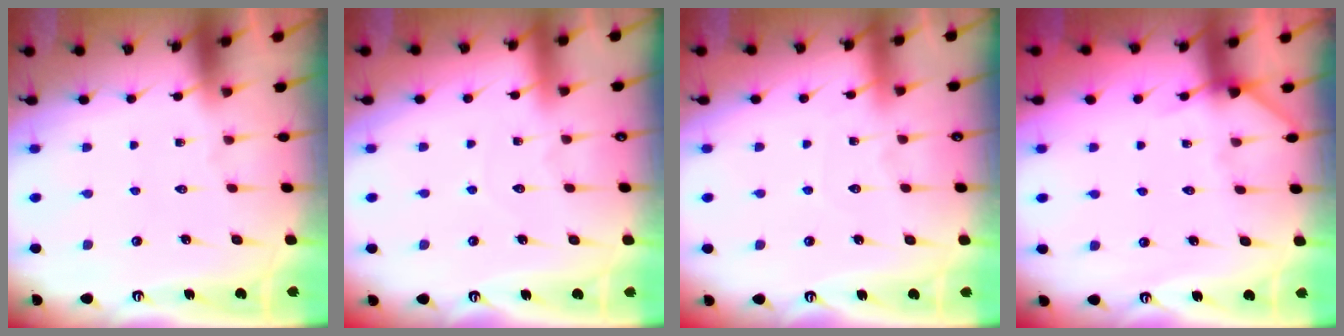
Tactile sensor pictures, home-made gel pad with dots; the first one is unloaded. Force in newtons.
{"total": 3.2, "press": 3.2, "slide": 0.3}
{"total": 4.7, "press": 4.7, "slide": 0.7}
{"total": 4.4, "press": 4.3, "slide": 0.6}